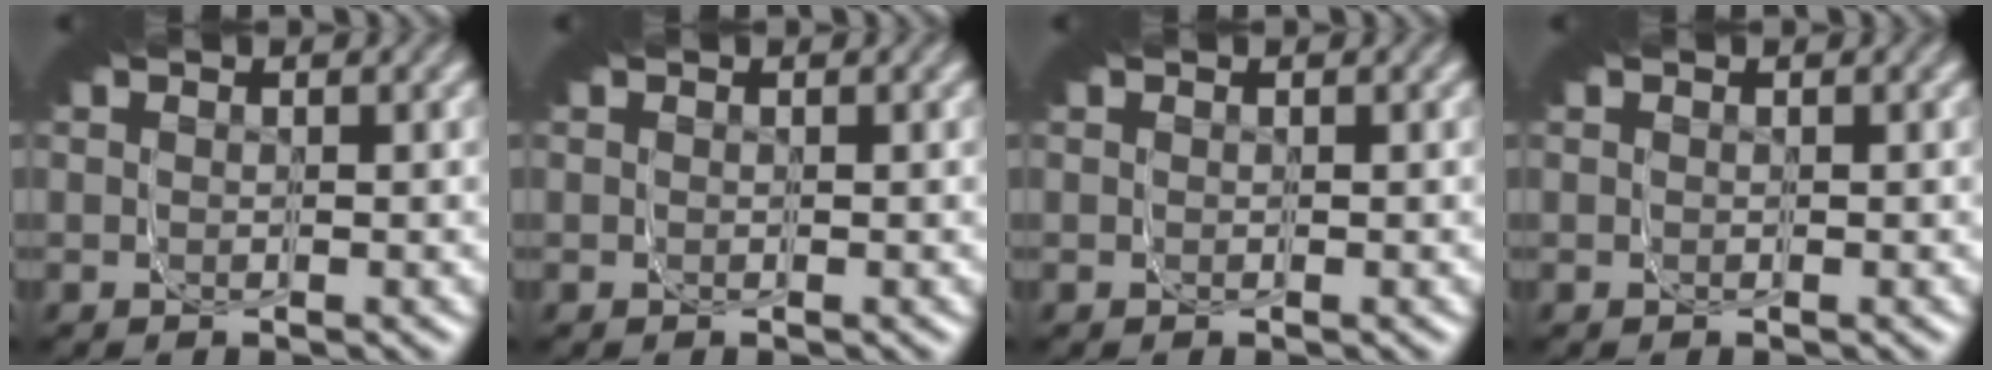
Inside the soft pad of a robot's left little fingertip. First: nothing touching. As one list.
[{"total": 0.0}, {"total": 0.0}, {"total": 0.0}]